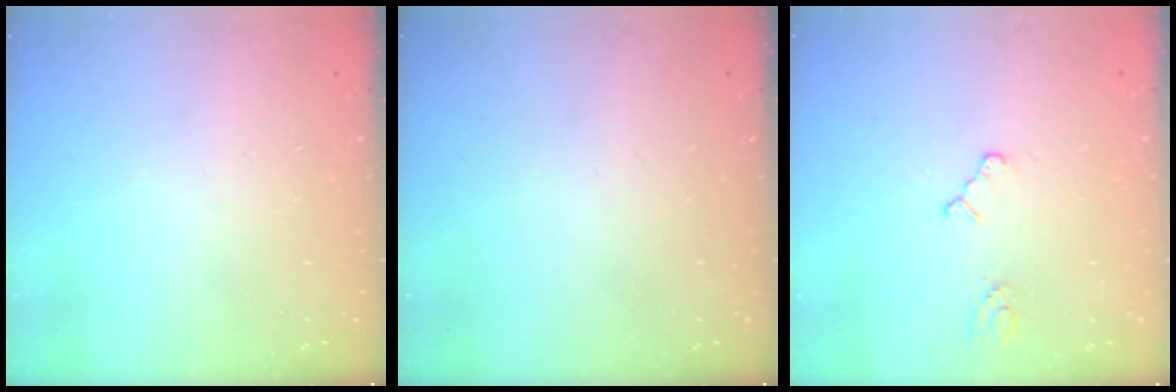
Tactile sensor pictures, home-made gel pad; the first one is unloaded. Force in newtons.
{"total": 0.0}
{"total": 2.6, "press": 2.6, "slide": 0.4}